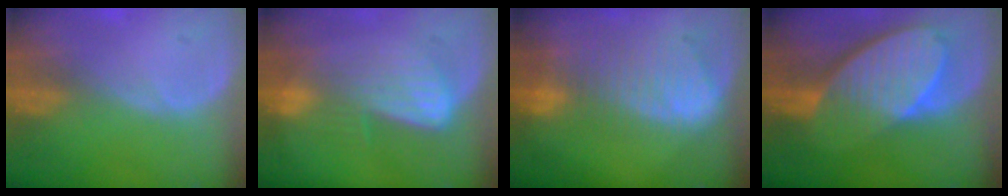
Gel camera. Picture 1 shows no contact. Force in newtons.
{"total": 6.6, "press": 6.5, "slide": 1.4}
{"total": 9.2, "press": 8.1, "slide": 4.4}
{"total": 10.3, "press": 9.0, "slide": 5.1}